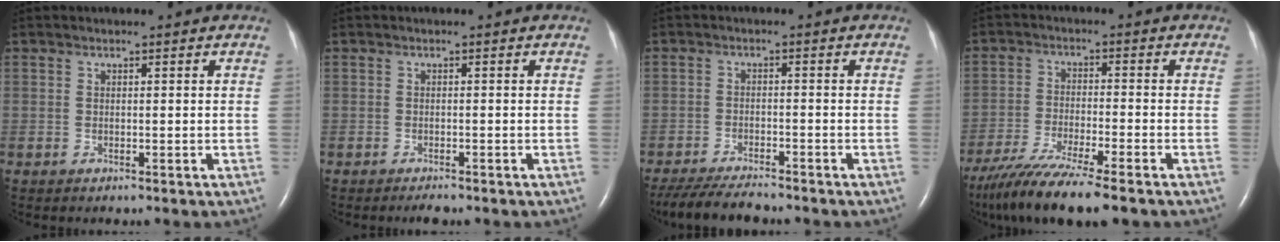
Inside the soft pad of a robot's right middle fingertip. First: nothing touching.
{"total": 1.2, "force": [-1.1, 0.2, 0.6], "torque": [-0.014, -0.003, -0.014]}
{"total": 8.5, "force": [-7.7, 1.0, 3.6], "torque": [-0.061, -0.022, -0.127]}
{"total": 12.3, "force": [-9.8, 0.2, 7.4], "torque": [-0.135, -0.036, -0.163]}